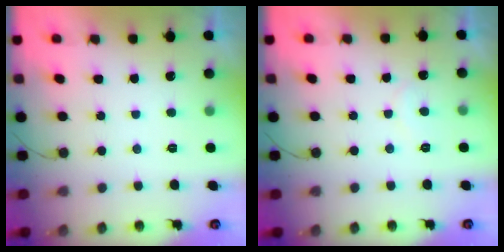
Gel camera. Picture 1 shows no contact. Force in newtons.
{"total": 4.9, "press": 4.9, "slide": 0.3}